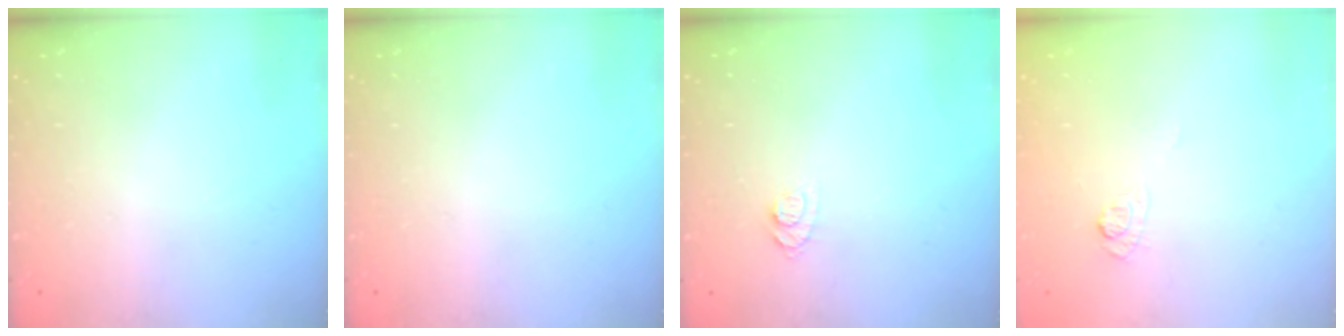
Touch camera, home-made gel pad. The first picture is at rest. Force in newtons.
{"total": 0.0}
{"total": 6.8, "press": 6.7, "slide": 0.8}
{"total": 6.4, "press": 6.1, "slide": 1.6}